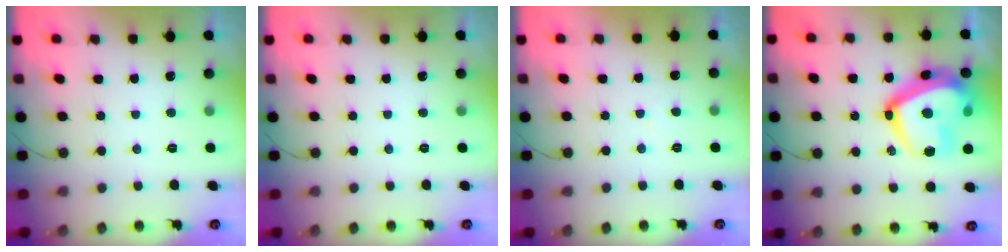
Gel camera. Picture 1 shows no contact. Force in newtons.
{"total": 0.0}
{"total": 1.1, "press": 1.0, "slide": 0.4}
{"total": 23.5, "press": 23.4, "slide": 1.7}